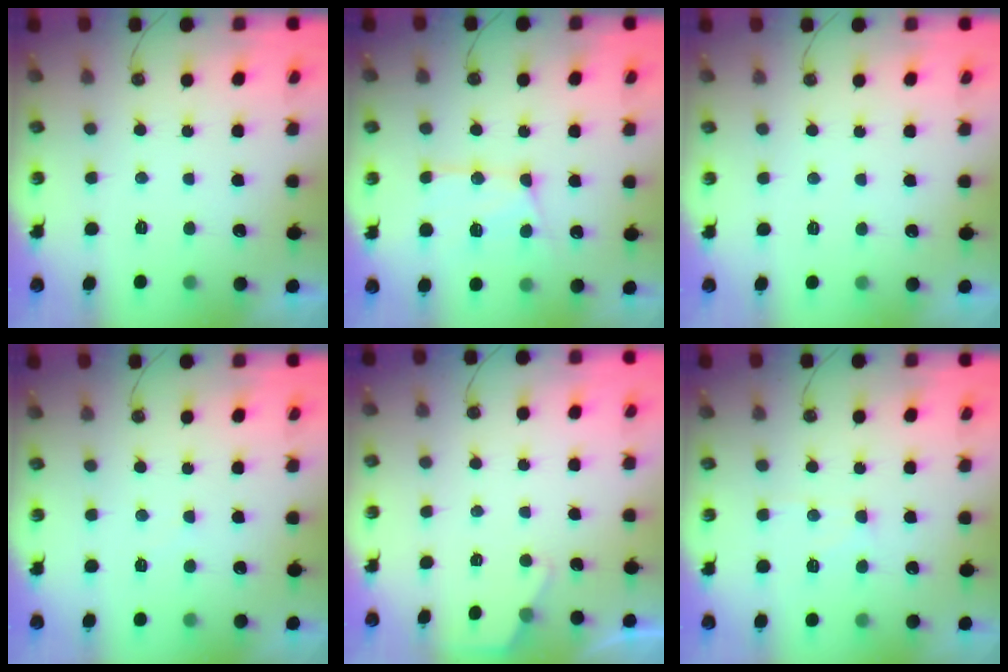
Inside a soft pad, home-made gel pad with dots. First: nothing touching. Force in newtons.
{"total": 13.5, "press": 13.4, "slide": 1.6}
{"total": 2.3, "press": 2.3, "slide": 0.4}
{"total": 2.2, "press": 2.2, "slide": 0.3}
{"total": 2.3, "press": 2.3, "slide": 0.3}
{"total": 7.9, "press": 7.9, "slide": 0.6}